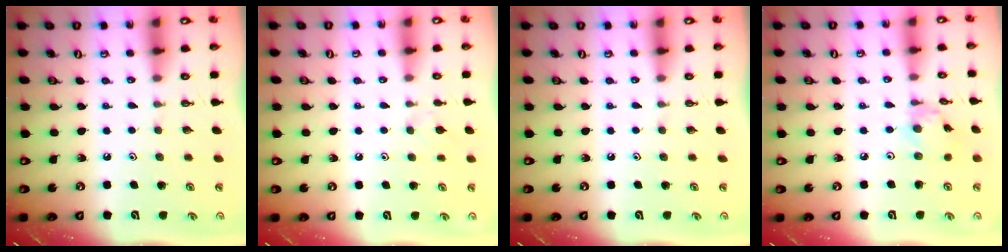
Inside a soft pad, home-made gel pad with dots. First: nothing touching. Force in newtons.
{"total": 2.5, "press": 2.4, "slide": 0.6}
{"total": 0.0}
{"total": 2.8, "press": 2.8, "slide": 0.1}